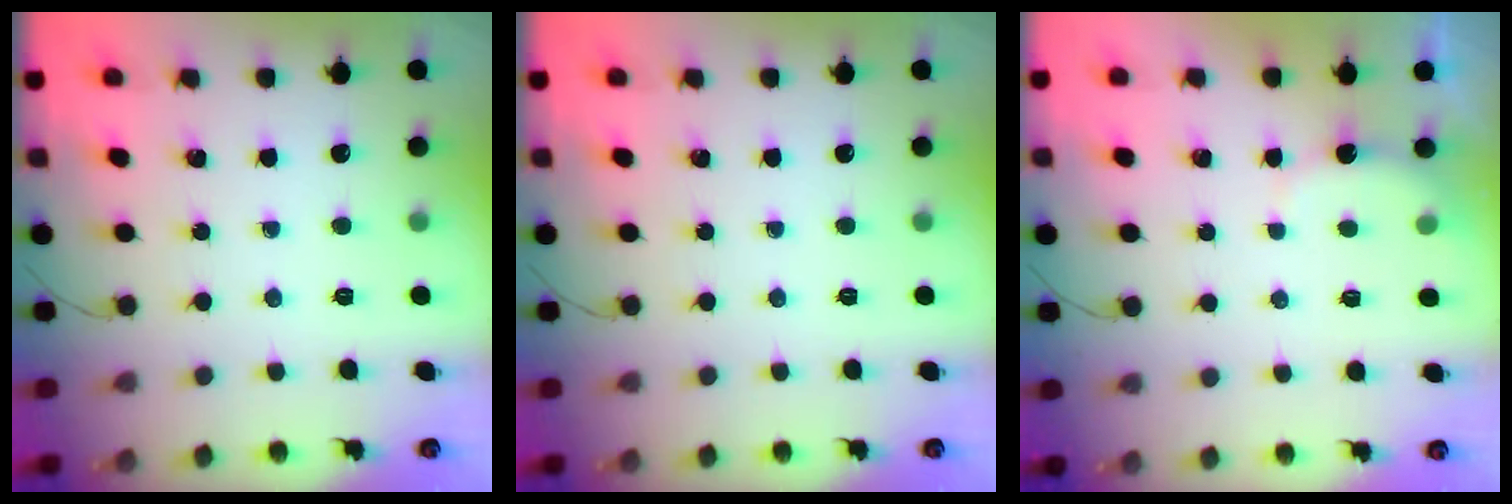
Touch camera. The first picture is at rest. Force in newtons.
{"total": 0.0}
{"total": 3.0, "press": 2.9, "slide": 0.7}